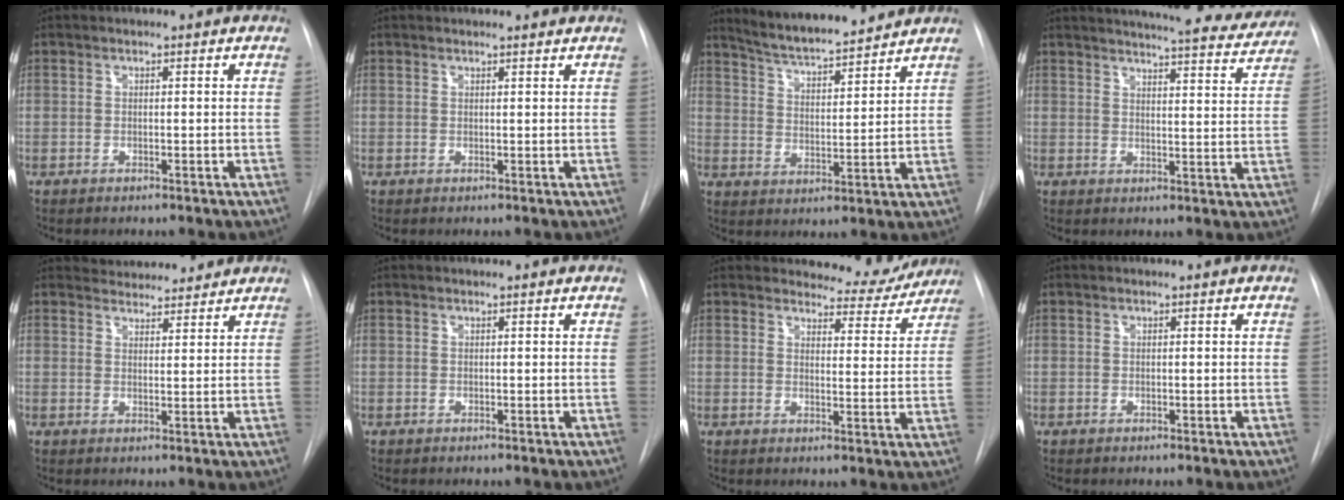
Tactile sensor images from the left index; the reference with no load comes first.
{"total": 2.5, "force": [2.5, 0.1, 0.4], "torque": [-0.009, 0.008, 0.026]}
{"total": 11.4, "force": [10.7, 0.7, 3.7], "torque": [-0.067, 0.005, 0.174]}
{"total": 18.7, "force": [17.7, 2.0, 5.7], "torque": [-0.074, -0.045, 0.205]}
{"total": 6.3, "force": [6.1, 1.7, 0.6], "torque": [-0.003, 0.013, 0.082]}
{"total": 0.0}
{"total": 6.8, "force": [6.6, 1.8, -0.2], "torque": [0.012, -0.021, 0.074]}
{"total": 0.0}